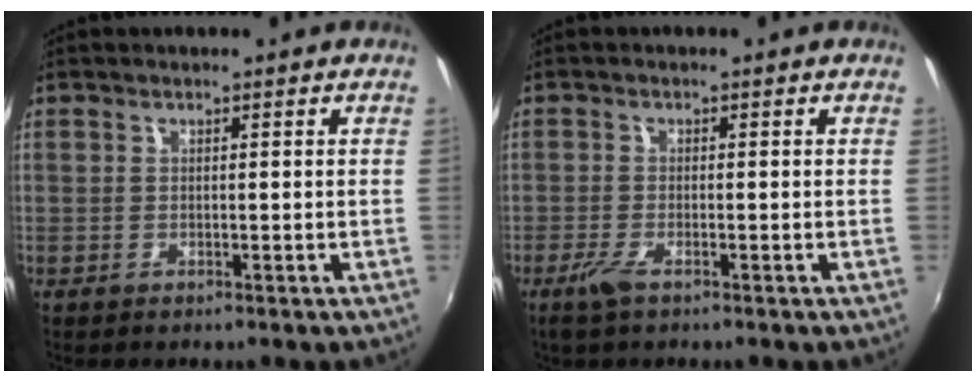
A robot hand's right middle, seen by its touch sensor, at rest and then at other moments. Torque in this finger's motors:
{"motor_torque": [0.63, -0.44, 0.01, 0.05]}